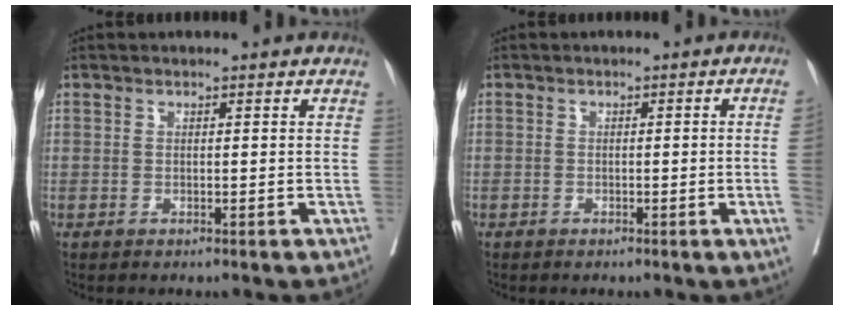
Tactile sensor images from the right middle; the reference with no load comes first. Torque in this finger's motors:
{"motor_torque": [0.82, -1.31, -0.51, -0.21]}